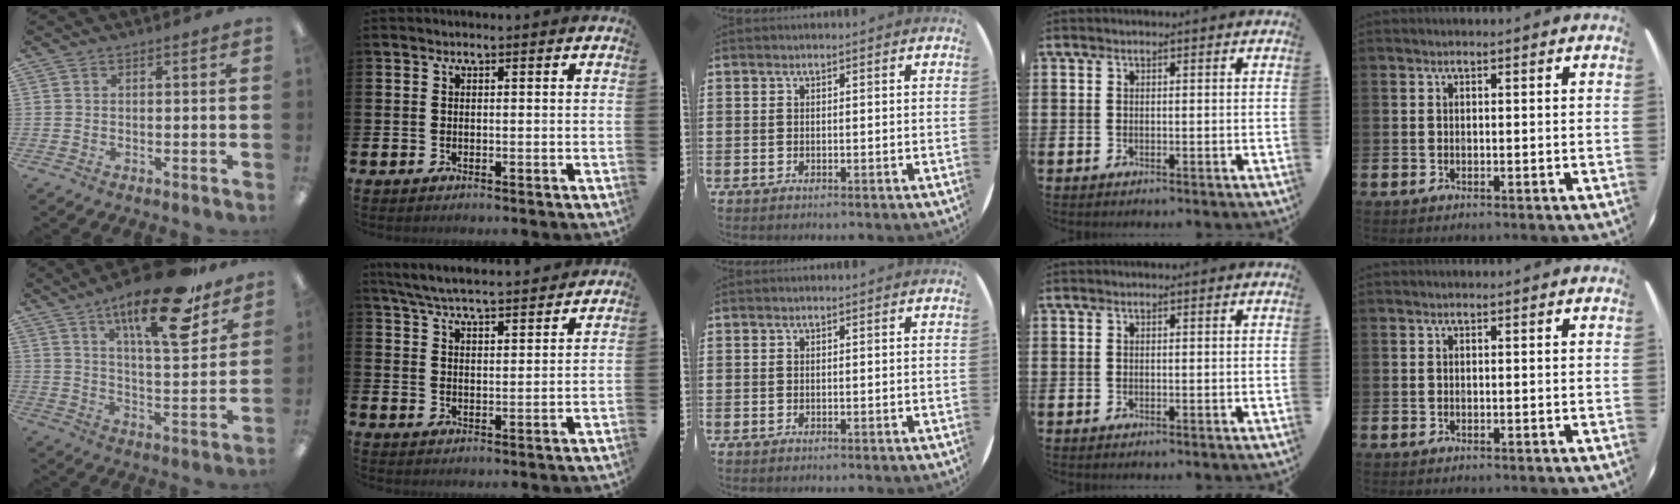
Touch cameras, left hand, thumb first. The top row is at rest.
{"thumb": {"total": 20.9, "force": [13.3, 6.3, 14.8], "torque": [-0.229, -0.068, 0.210]}, "index": {"total": 6.2, "force": [6.0, 0.4, 1.4], "torque": [-0.046, -0.034, 0.107]}}